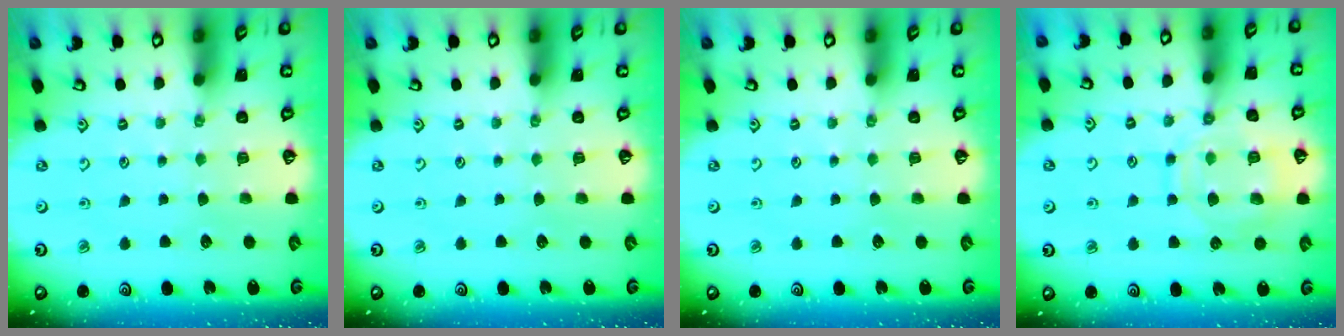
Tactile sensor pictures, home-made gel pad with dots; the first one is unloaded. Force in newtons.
{"total": 0.0}
{"total": 0.0}
{"total": 12.7, "press": 12.6, "slide": 1.2}